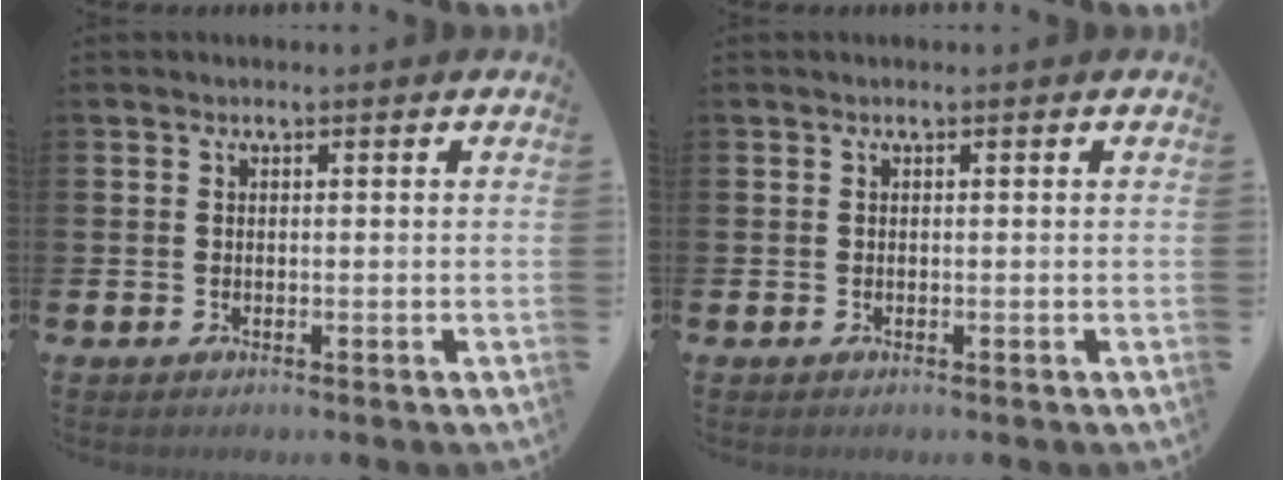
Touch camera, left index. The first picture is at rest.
{"total": 0.0}